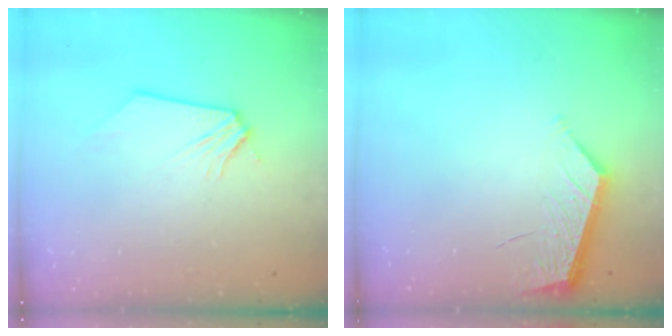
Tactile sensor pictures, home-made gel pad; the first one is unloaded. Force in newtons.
{"total": 4.3, "press": 4.3, "slide": 0.5}